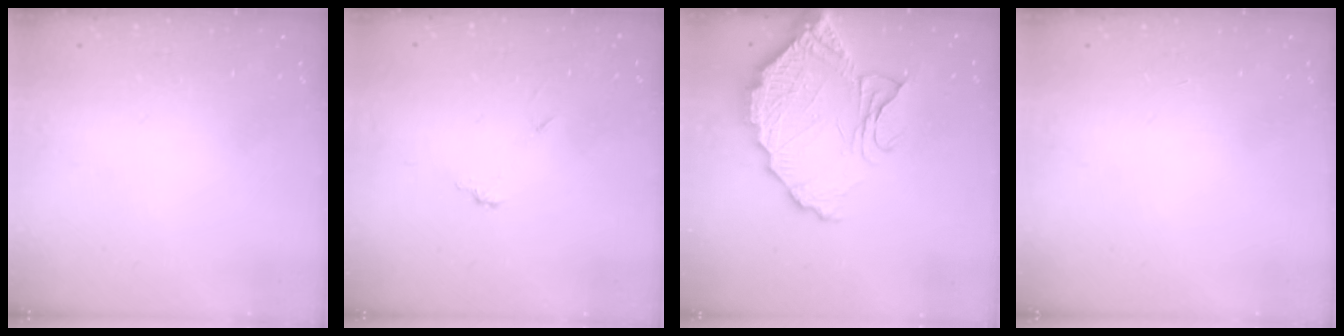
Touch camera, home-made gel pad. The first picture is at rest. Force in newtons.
{"total": 4.7, "press": 4.6, "slide": 0.3}
{"total": 13.9, "press": 13.9, "slide": 1.2}
{"total": 0.0}